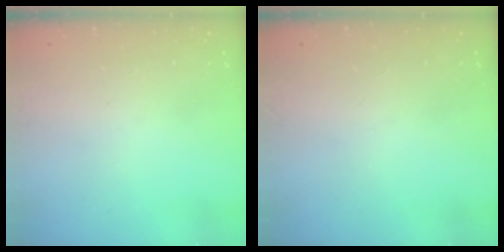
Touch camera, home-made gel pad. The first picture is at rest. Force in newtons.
{"total": 0.0}